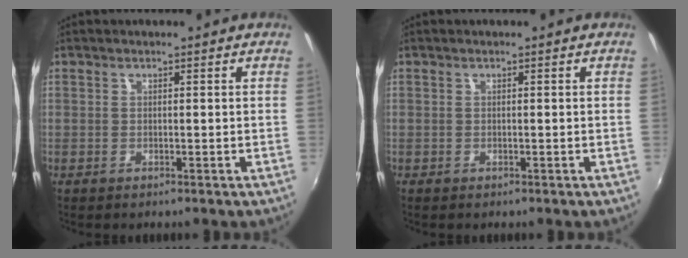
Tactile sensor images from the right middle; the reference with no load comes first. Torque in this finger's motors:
{"motor_torque": [-0.73, -0.55, -0.19, -0.02]}